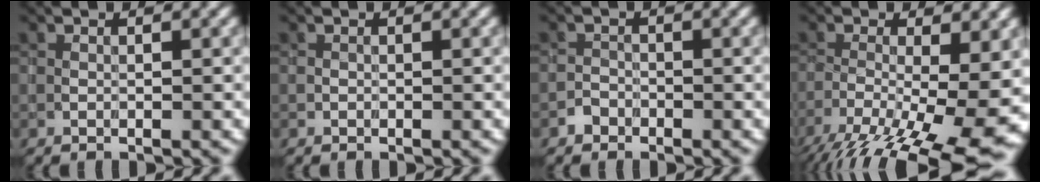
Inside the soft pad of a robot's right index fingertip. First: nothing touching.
{"total": 0.0}
{"total": 1.1, "force": [-0.9, 0.7, -0.3], "torque": [0.010, 0.006, -0.015]}
{"total": 13.3, "force": [-6.0, 4.3, 11.1], "torque": [-0.183, -0.015, -0.084]}